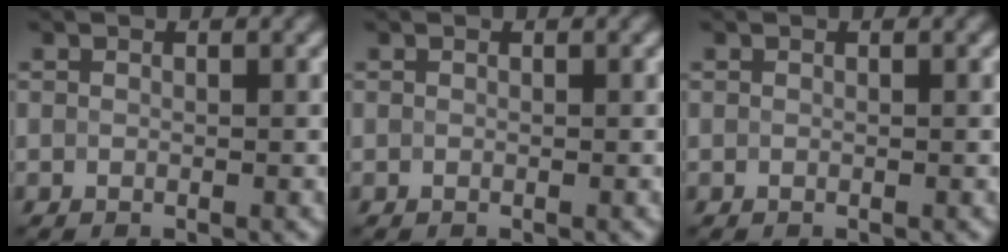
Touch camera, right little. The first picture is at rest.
{"total": 0.0}
{"total": 0.0}